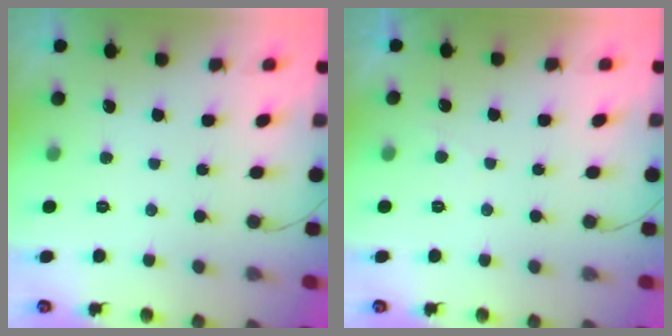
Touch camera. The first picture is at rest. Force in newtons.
{"total": 0.5, "press": 0.1, "slide": 0.5}